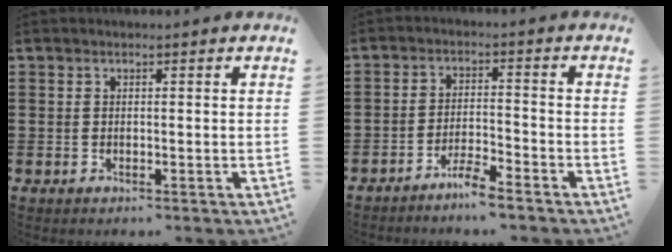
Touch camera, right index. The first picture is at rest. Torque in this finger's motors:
{"motor_torque": [-0.19, 0.24, 0.08, 0.02]}